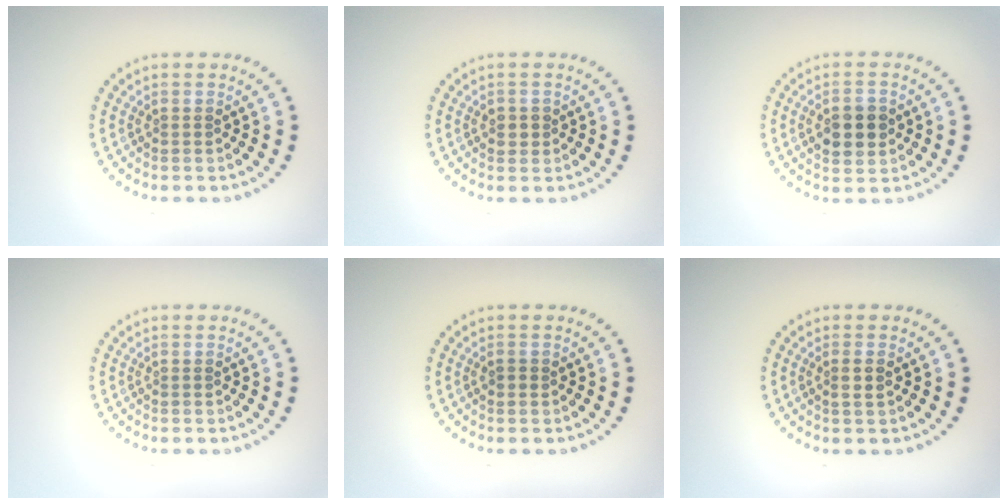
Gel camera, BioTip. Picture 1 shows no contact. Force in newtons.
{"total": 1.2, "press": 1.2, "slide": 0.4}
{"total": 3.8, "press": 3.8, "slide": 0.1}
{"total": 0.0}
{"total": 0.7, "press": 0.7, "slide": 0.2}
{"total": 1.0, "press": 0.9, "slide": 0.5}